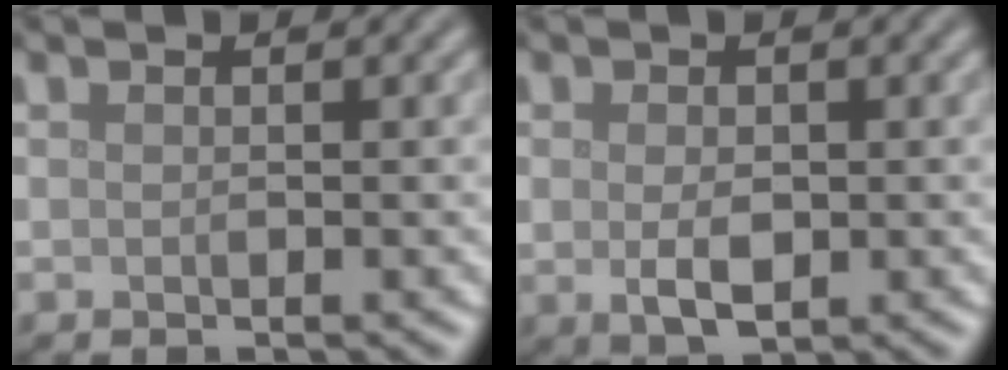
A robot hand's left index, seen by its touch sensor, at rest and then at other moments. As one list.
[{"total": 2.8, "force": [-0.2, 1.7, 2.2], "torque": [-0.043, -0.005, 0.001]}]